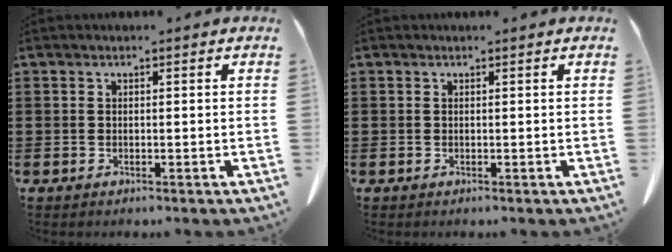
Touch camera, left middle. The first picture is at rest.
{"total": 0.0}